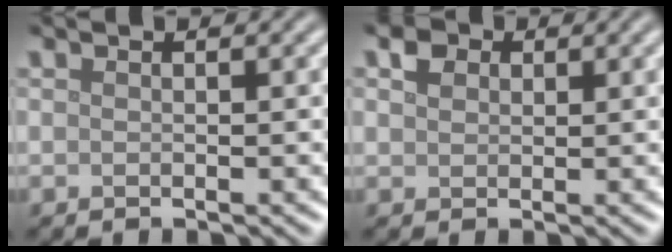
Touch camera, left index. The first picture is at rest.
{"total": 1.8, "force": [0.8, 1.4, 0.8], "torque": [-0.015, 0.005, 0.011]}